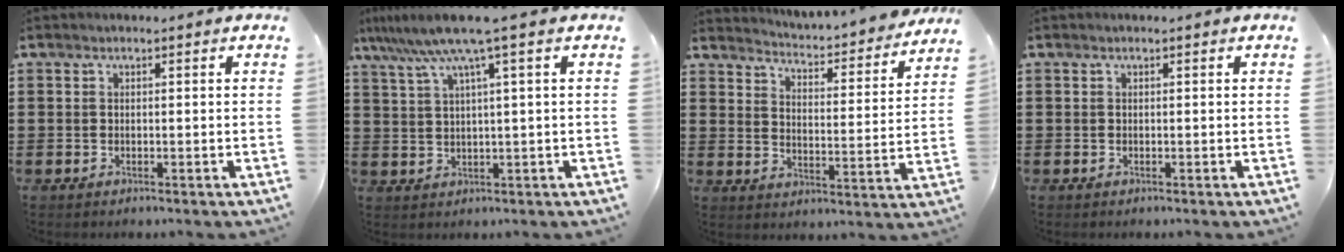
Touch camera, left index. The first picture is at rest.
{"total": 7.4, "force": [3.9, -0.5, 6.3], "torque": [-0.140, -0.017, 0.062]}
{"total": 3.4, "force": [3.3, -0.5, 0.3], "torque": [-0.029, -0.039, 0.047]}
{"total": 0.0}